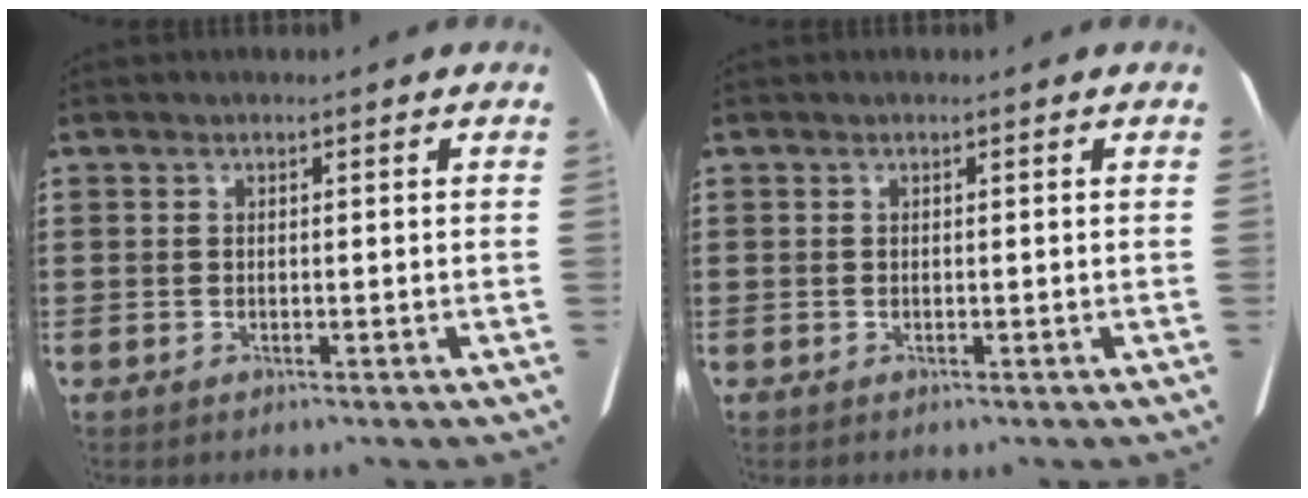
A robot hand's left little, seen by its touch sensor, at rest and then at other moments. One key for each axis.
{"total": 0.0}